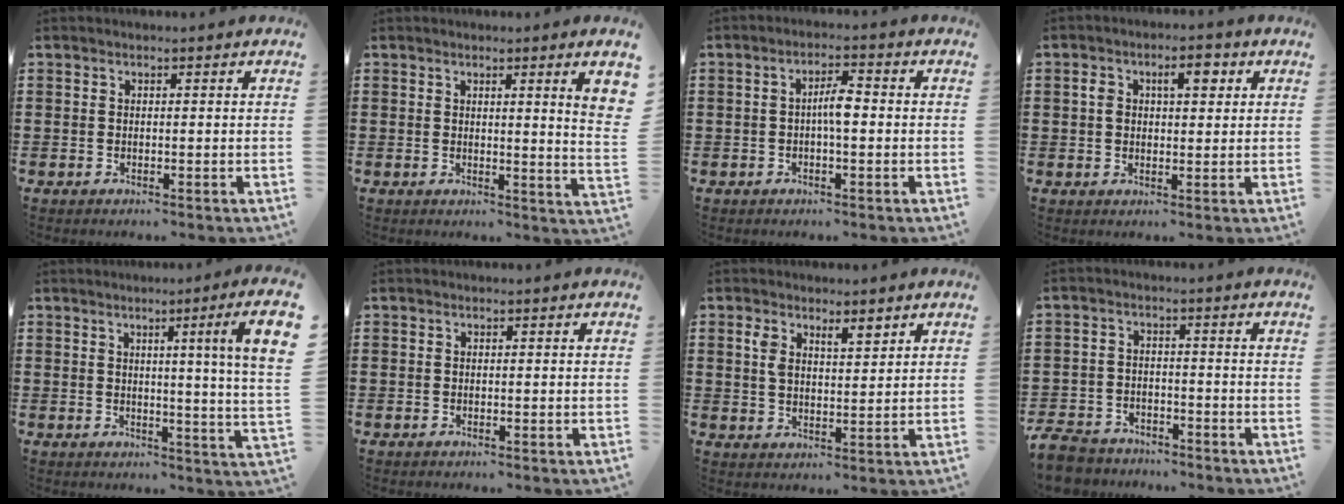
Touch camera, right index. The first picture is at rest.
{"total": 3.4, "force": [1.5, -0.4, 3.0], "torque": [-0.052, -0.008, 0.024]}
{"total": 3.8, "force": [-0.3, 1.1, 3.7], "torque": [-0.067, 0.006, -0.007]}
{"total": 4.6, "force": [1.4, 2.3, 3.7], "torque": [-0.054, 0.004, 0.014]}
{"total": 6.1, "force": [2.0, -1.5, 5.6], "torque": [-0.089, -0.023, 0.020]}
{"total": 0.0}
{"total": 3.9, "force": [2.5, 1.5, 2.6], "torque": [-0.057, 0.006, 0.045]}
{"total": 5.0, "force": [-4.8, 1.4, 0.6], "torque": [-0.029, 0.003, -0.102]}